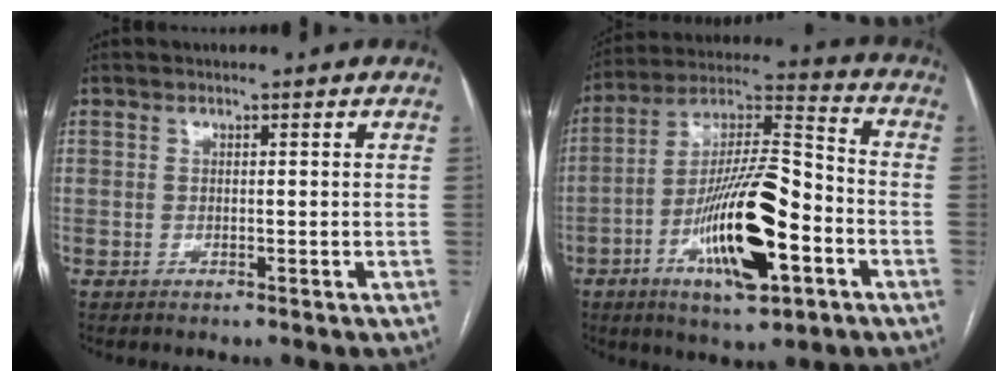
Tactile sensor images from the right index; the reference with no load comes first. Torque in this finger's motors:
{"motor_torque": [0.62, -0.19, 0.47, 0.21]}